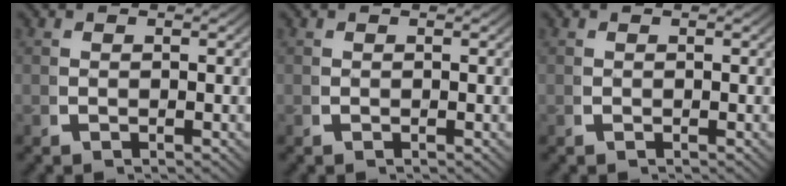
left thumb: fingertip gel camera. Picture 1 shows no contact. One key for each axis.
{"total": 0.0}
{"total": 0.0}